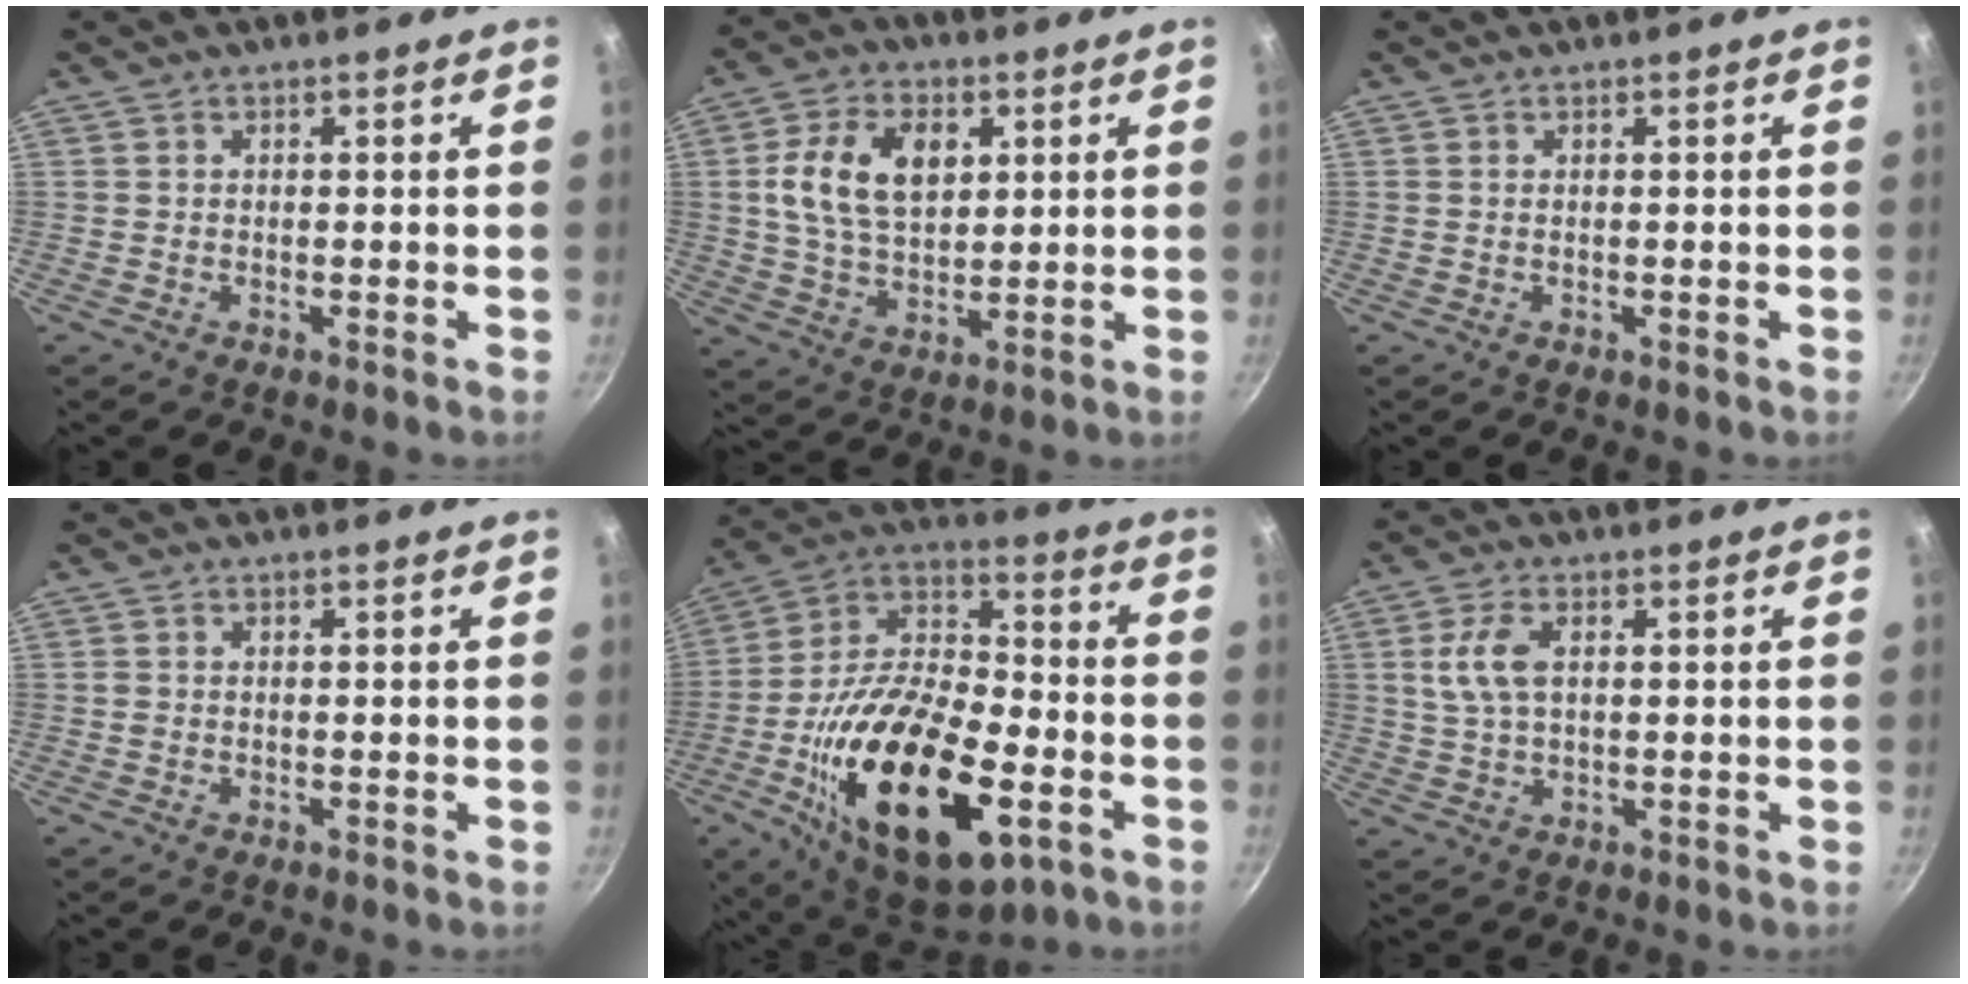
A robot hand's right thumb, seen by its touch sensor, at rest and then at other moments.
{"total": 13.1, "force": [3.1, 8.5, 9.4], "torque": [-0.154, -0.003, 0.053]}
{"total": 0.0}
{"total": 0.6, "force": [-0.2, 0.5, 0.2], "torque": [-0.003, 0.002, -0.004]}
{"total": 31.3, "force": [-10.0, 15.4, 25.4], "torque": [-0.431, 0.027, -0.170]}
{"total": 6.4, "force": [1.4, 3.5, 5.1], "torque": [-0.103, 0.006, 0.025]}